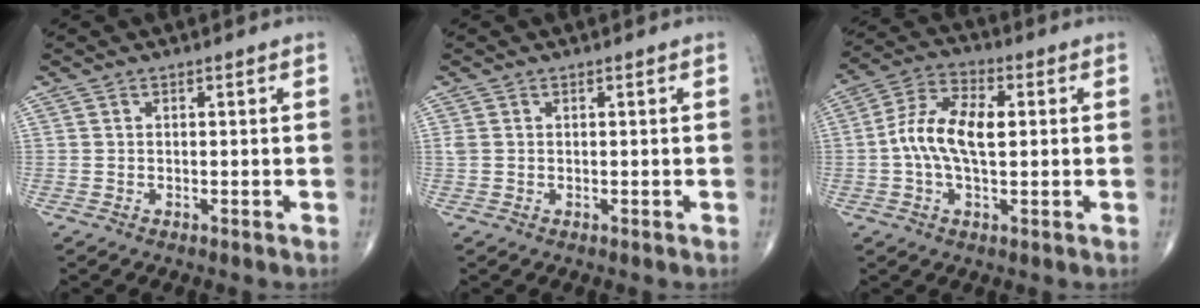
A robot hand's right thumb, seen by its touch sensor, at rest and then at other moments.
{"total": 0.9, "force": [0.1, 0.7, 0.5], "torque": [-0.017, 0.005, 0.004]}
{"total": 10.7, "force": [0.5, 5.4, 9.2], "torque": [-0.186, 0.024, 0.004]}